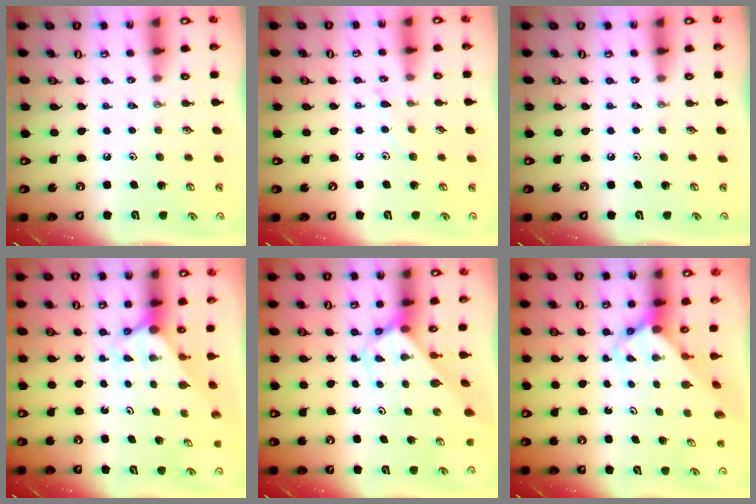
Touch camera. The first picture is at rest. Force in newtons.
{"total": 6.4, "press": 6.4, "slide": 0.3}
{"total": 0.0}
{"total": 2.6, "press": 2.5, "slide": 0.3}
{"total": 2.8, "press": 2.8, "slide": 0.2}
{"total": 3.8, "press": 3.8, "slide": 0.4}